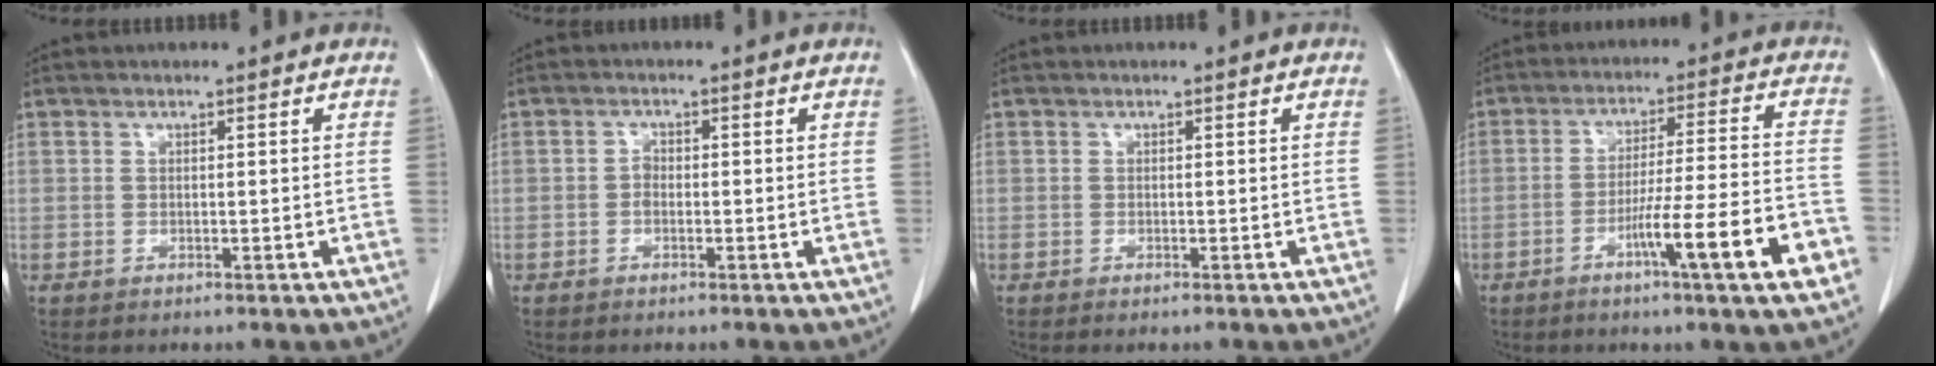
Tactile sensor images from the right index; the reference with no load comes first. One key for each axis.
{"total": 1.3, "fx": -0.4, "fy": 0.9, "fz": 0.8, "tx": -0.012, "ty": 0.005, "tz": -0.009}
{"total": 0.5, "fx": -0.5, "fy": 0.0, "fz": 0.3, "tx": -0.006, "ty": -0.001, "tz": -0.008}
{"total": 13.6, "fx": -6.3, "fy": 0.1, "fz": 12.1, "tx": -0.188, "ty": 0.000, "tz": -0.094}